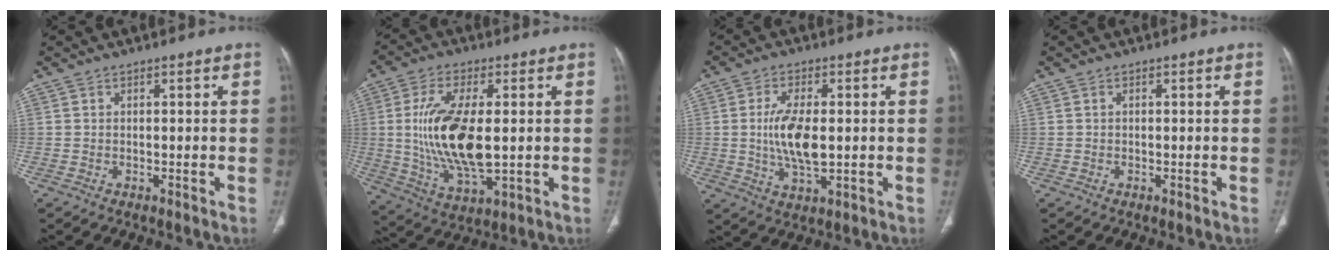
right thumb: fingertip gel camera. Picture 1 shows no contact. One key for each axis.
{"total": 16.4, "fx": 0.5, "fy": 7.0, "fz": 14.9, "tx": -0.297, "ty": -0.016, "tz": 0.018}
{"total": 9.2, "fx": 0.1, "fy": 4.0, "fz": 8.3, "tx": -0.164, "ty": -0.010, "tz": 0.003}
{"total": 0.0}